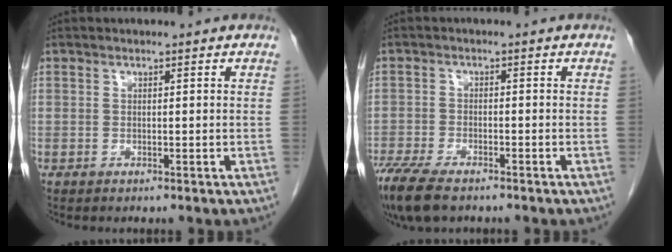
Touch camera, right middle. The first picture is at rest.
{"total": 8.4, "force": [-6.5, 2.5, 4.8], "torque": [-0.088, -0.018, -0.110]}